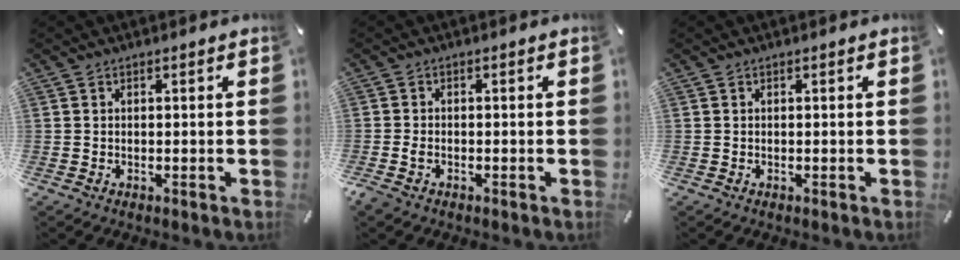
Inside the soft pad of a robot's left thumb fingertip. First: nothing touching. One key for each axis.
{"total": 1.5, "fx": -1.0, "fy": 0.9, "fz": 0.7, "tx": -0.014, "ty": 0.004, "tz": -0.020}
{"total": 0.0}